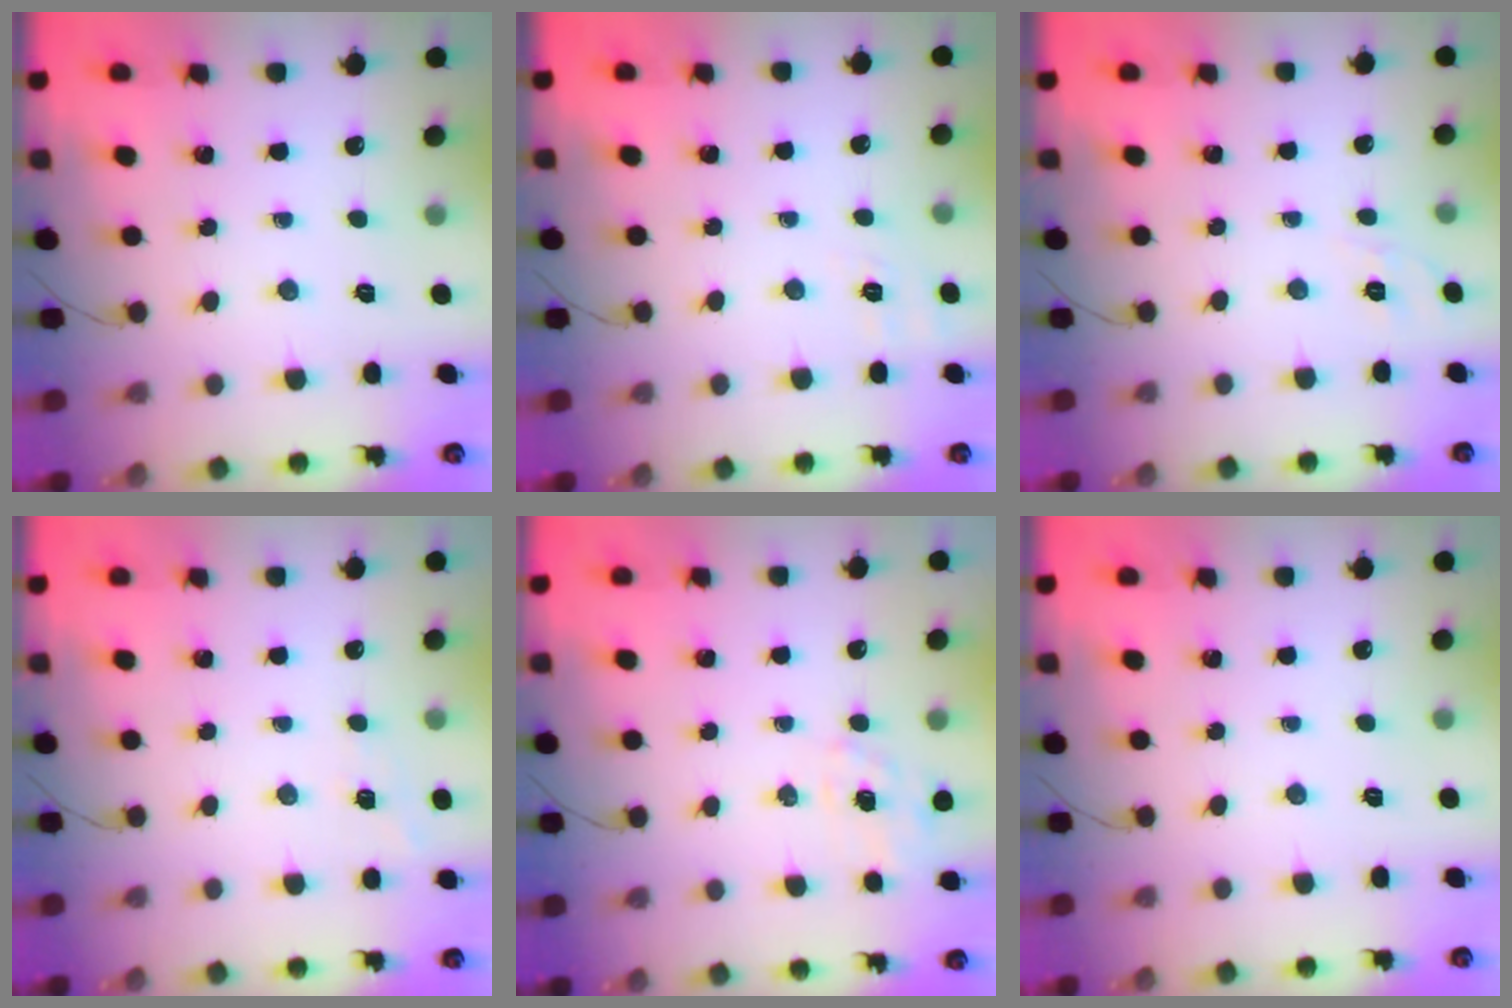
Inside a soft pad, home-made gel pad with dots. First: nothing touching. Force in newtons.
{"total": 1.9, "press": 0.4, "slide": 1.9}
{"total": 3.4, "press": 2.9, "slide": 1.7}
{"total": 2.8, "press": 2.4, "slide": 1.6}
{"total": 0.9, "press": 0.2, "slide": 0.9}
{"total": 0.0}